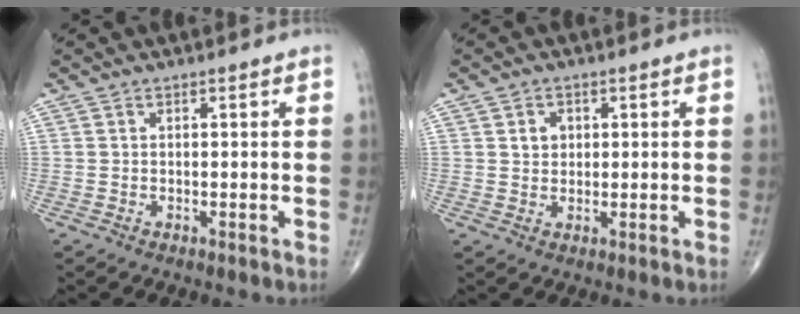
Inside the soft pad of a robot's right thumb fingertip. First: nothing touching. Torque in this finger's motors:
{"motor_torque": [-0.19, -0.18, 0.18, 0.11, 0.03]}